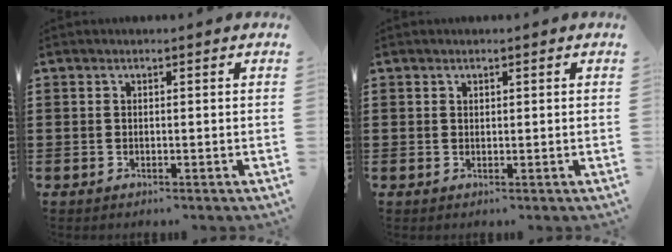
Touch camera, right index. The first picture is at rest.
{"total": 0.5, "force": [0.5, 0.2, 0.1], "torque": [-0.003, -0.001, 0.010]}